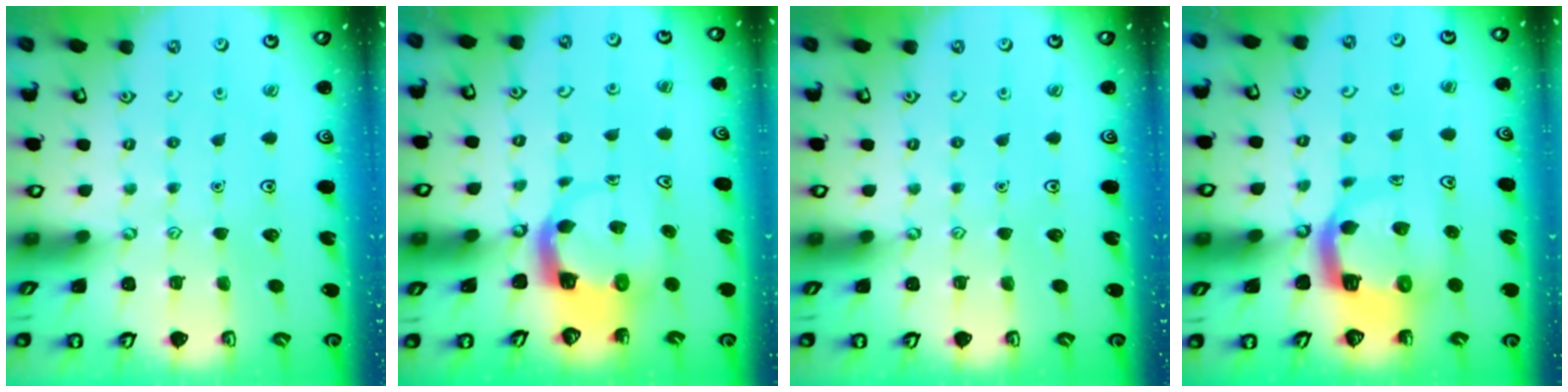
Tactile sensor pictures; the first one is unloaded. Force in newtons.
{"total": 4.8, "press": 4.7, "slide": 0.4}
{"total": 0.0}
{"total": 9.5, "press": 9.4, "slide": 1.2}